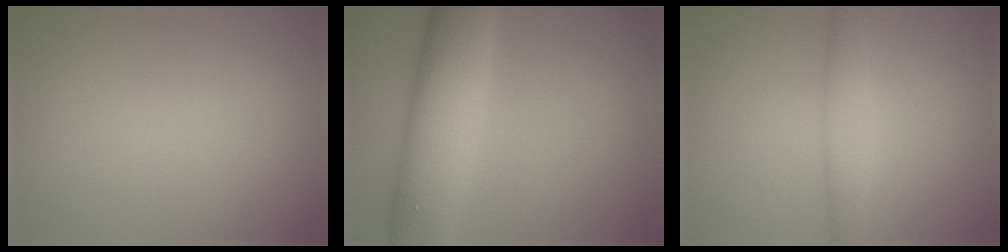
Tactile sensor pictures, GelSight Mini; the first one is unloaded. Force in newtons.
{"total": 8.9, "press": 8.9, "slide": 0.2}
{"total": 2.4, "press": 2.4, "slide": 0.1}